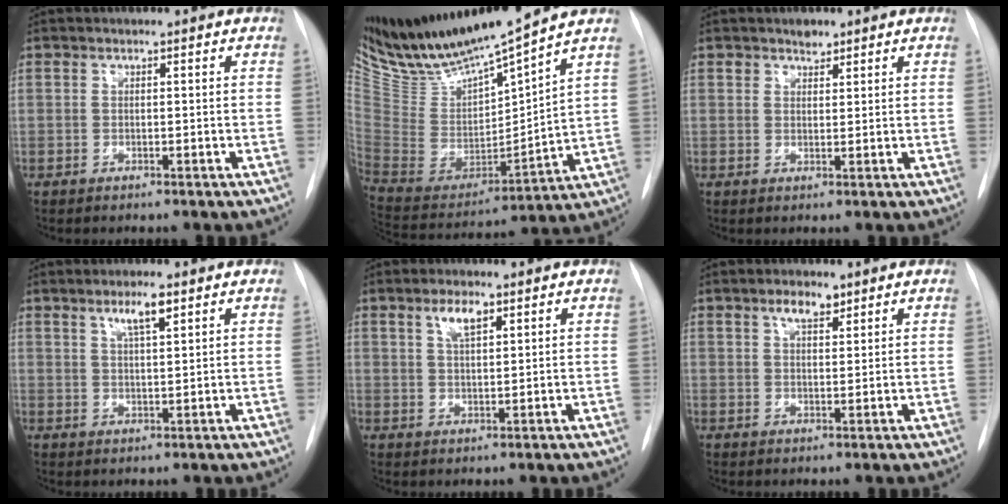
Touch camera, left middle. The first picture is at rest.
{"total": 17.7, "force": [15.9, 0.4, 7.8], "torque": [-0.150, -0.027, 0.311]}
{"total": 1.9, "force": [1.5, 1.0, 0.6], "torque": [-0.007, -0.002, 0.022]}
{"total": 4.0, "force": [2.4, 0.4, 3.2], "torque": [-0.059, 0.001, 0.041]}
{"total": 3.8, "force": [2.1, 1.2, 2.9], "torque": [-0.058, 0.002, 0.039]}
{"total": 3.3, "force": [2.2, 1.3, 2.1], "torque": [-0.039, 0.002, 0.036]}